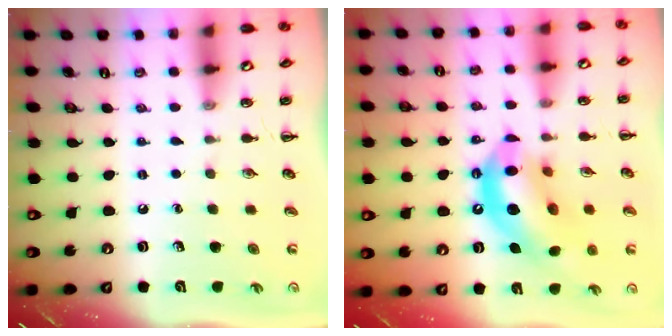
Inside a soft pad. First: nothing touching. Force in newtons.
{"total": 15.8, "press": 15.2, "slide": 4.0}